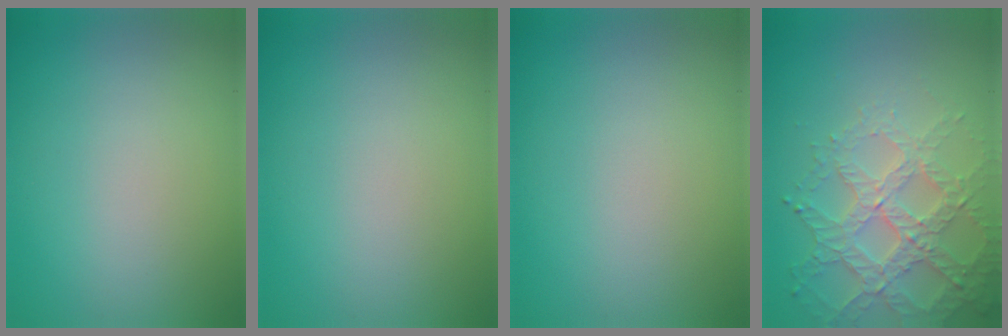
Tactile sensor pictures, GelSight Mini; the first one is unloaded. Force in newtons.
{"total": 0.0}
{"total": 0.0}
{"total": 4.7, "press": 4.1, "slide": 2.4}